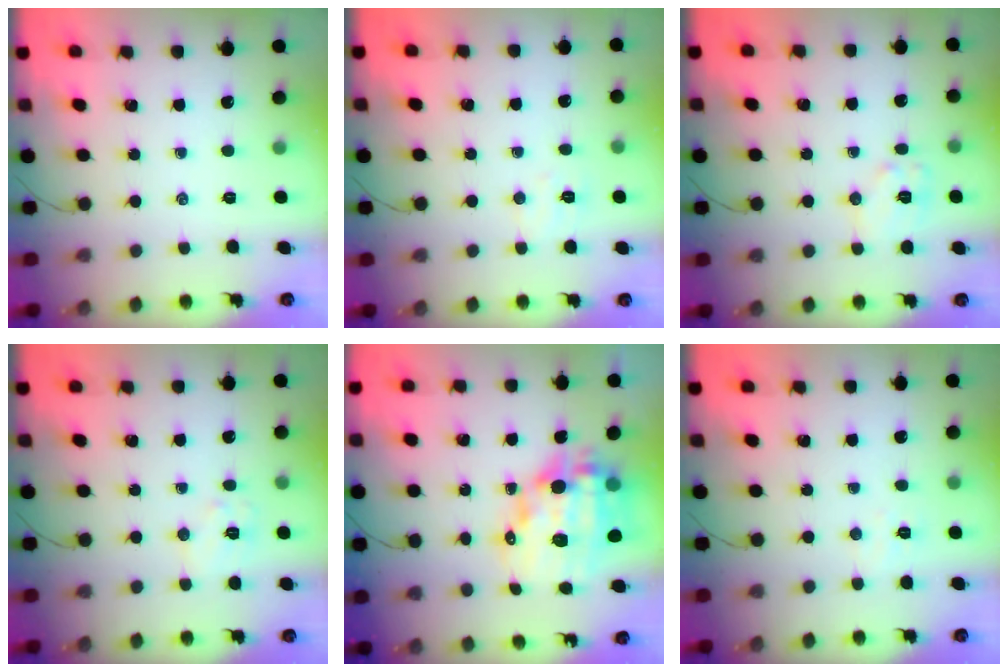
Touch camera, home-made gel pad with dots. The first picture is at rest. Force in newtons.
{"total": 4.0, "press": 3.9, "slide": 0.7}
{"total": 7.8, "press": 7.8, "slide": 0.2}
{"total": 6.6, "press": 6.5, "slide": 0.7}
{"total": 16.2, "press": 15.8, "slide": 3.5}
{"total": 3.8, "press": 3.8, "slide": 0.7}